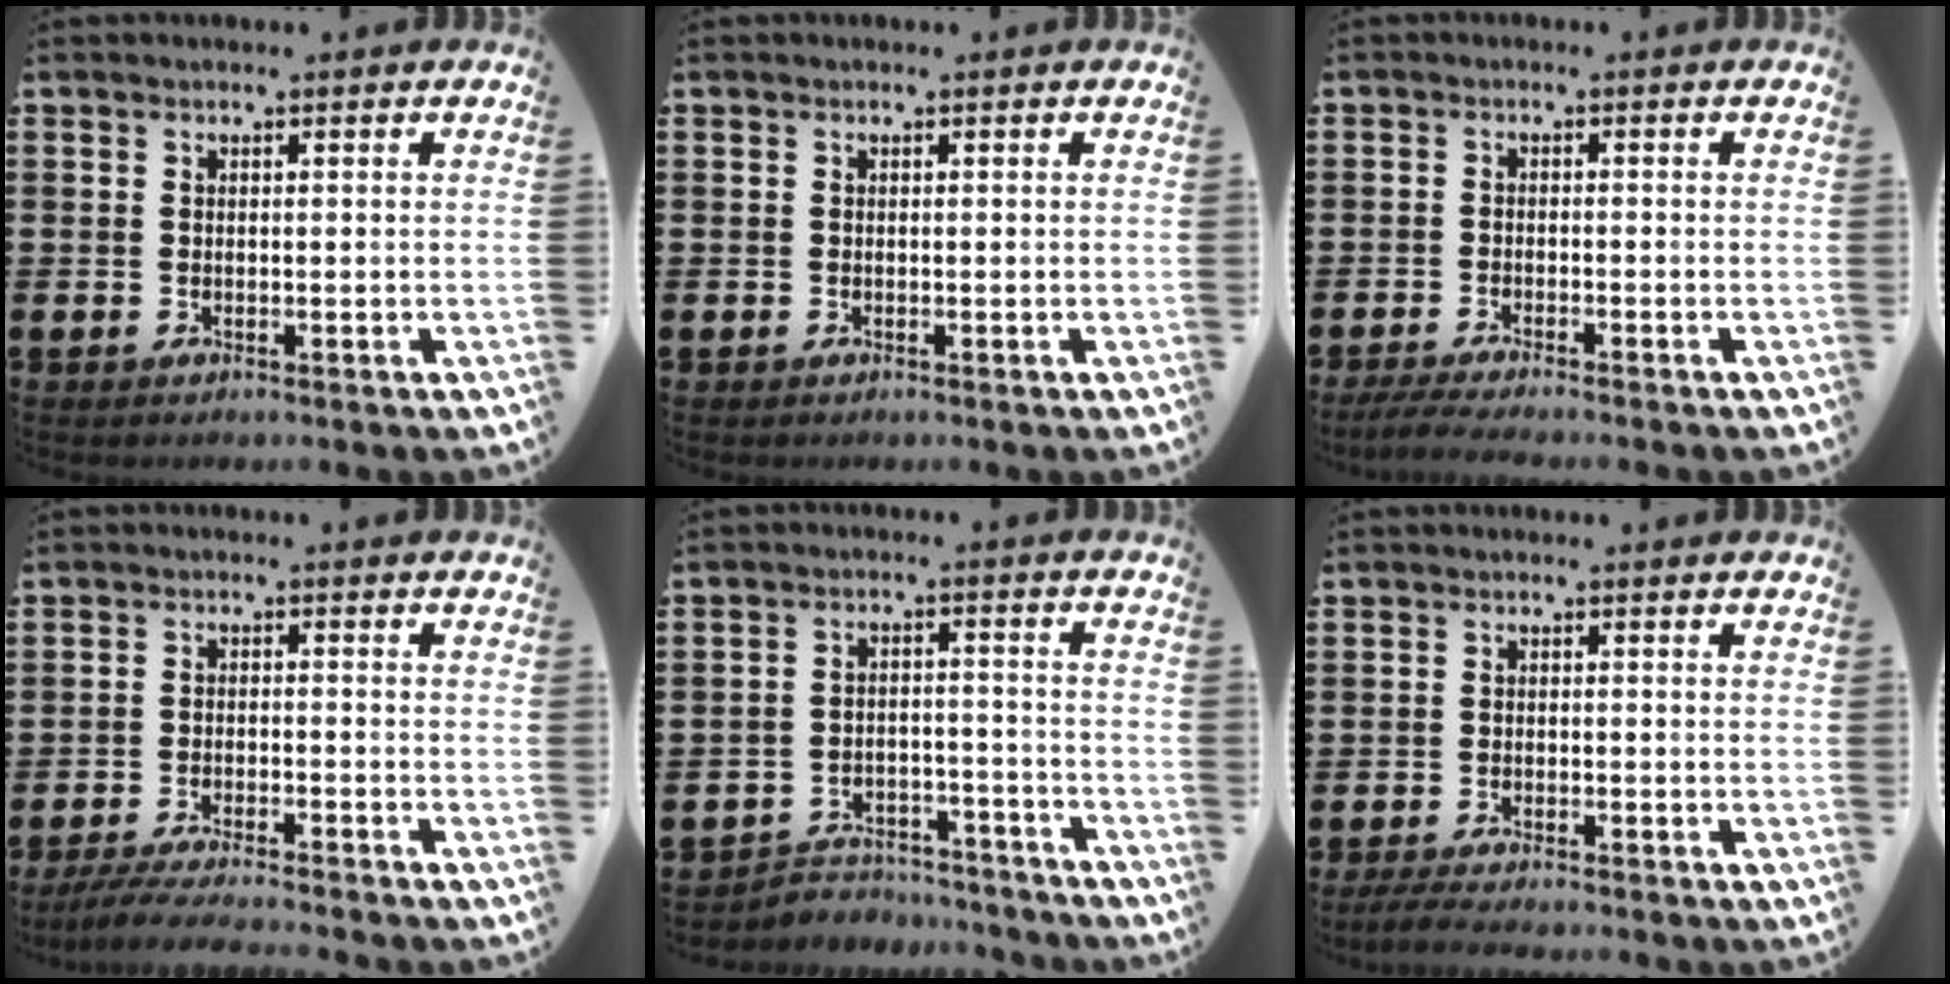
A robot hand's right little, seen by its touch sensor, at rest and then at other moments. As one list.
[{"total": 0.0}, {"total": 2.3, "force": [-1.9, 0.0, 1.3], "torque": [-0.026, -0.003, -0.037]}, {"total": 3.7, "force": [-3.5, -0.1, 1.4], "torque": [-0.029, -0.006, -0.068]}, {"total": 3.9, "force": [-3.8, 1.0, 0.2], "torque": [-0.008, 0.008, -0.080]}, {"total": 2.0, "force": [-1.8, 0.1, 0.8], "torque": [-0.014, 0.005, -0.035]}]